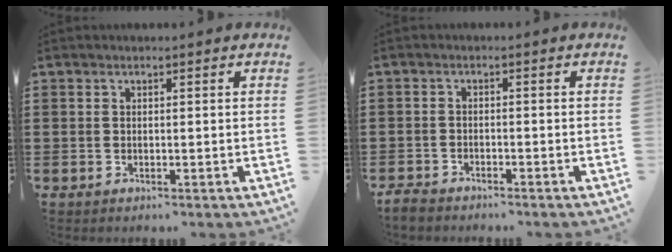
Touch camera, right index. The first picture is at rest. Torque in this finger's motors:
{"motor_torque": [-1.13, 1.01, -1.05, -0.21]}